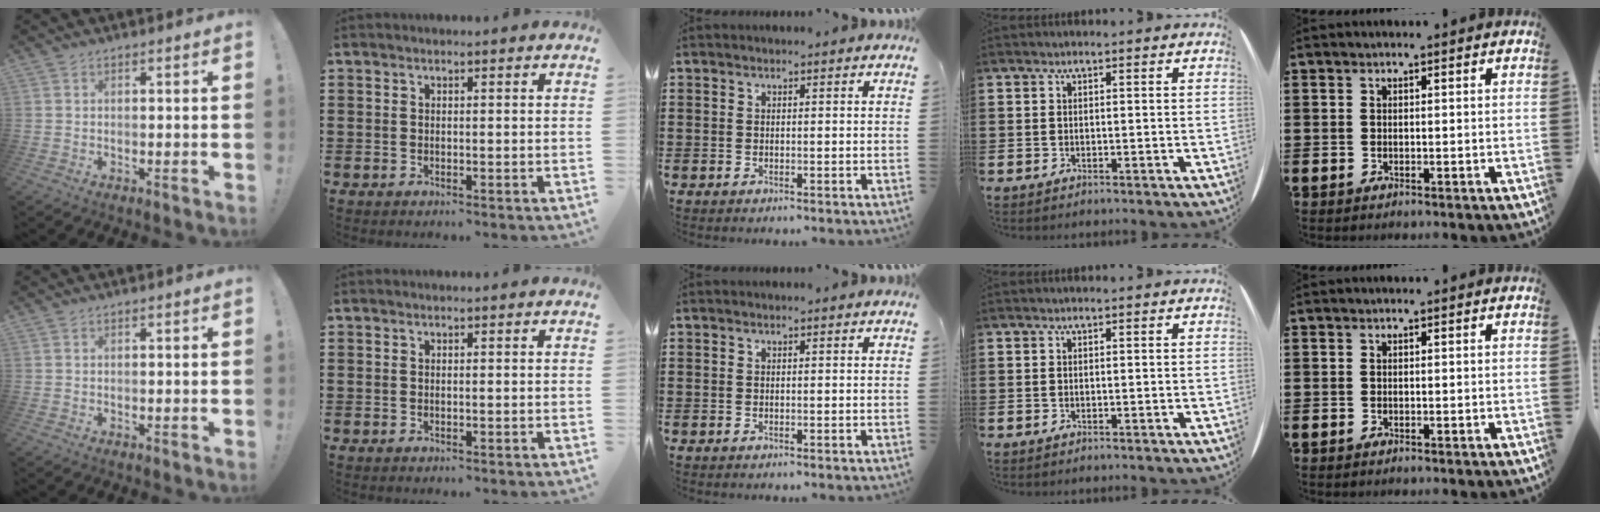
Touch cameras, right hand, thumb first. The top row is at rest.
{}